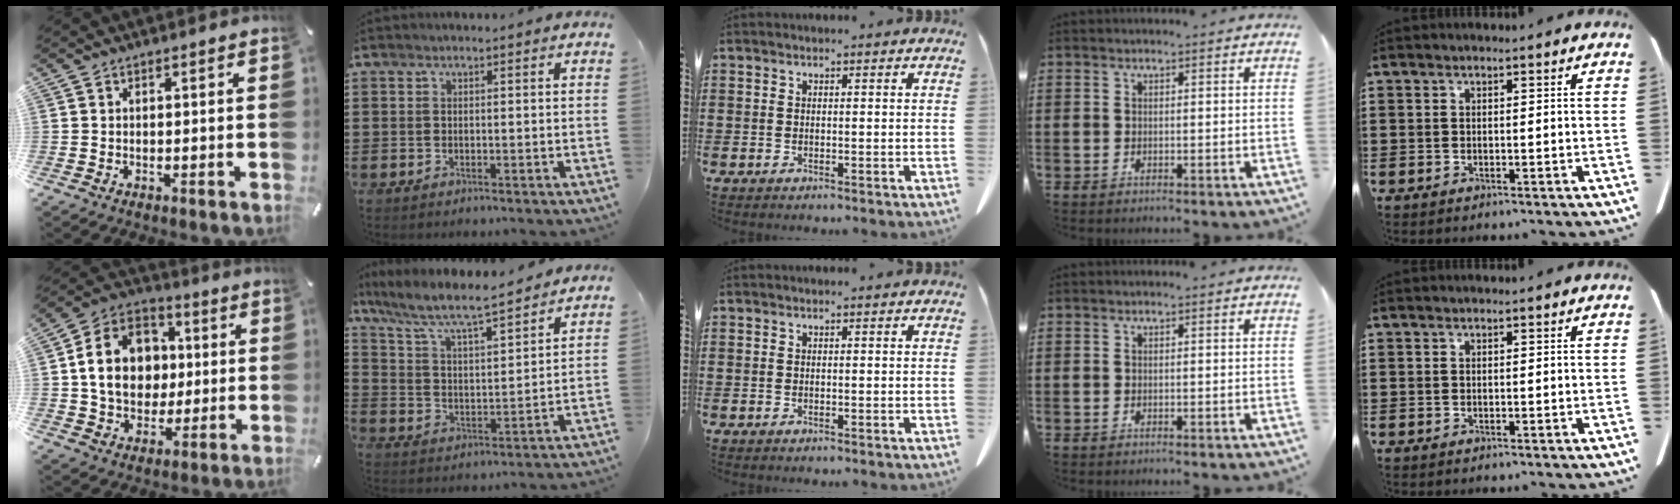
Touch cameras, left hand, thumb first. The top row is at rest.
{"thumb": {"total": 15.5, "force": [0.2, 13.1, 8.2], "torque": [-0.161, 0.021, 0.009]}, "index": {"total": 7.1, "force": [6.1, 0.6, 3.6], "torque": [-0.097, -0.038, 0.099]}}